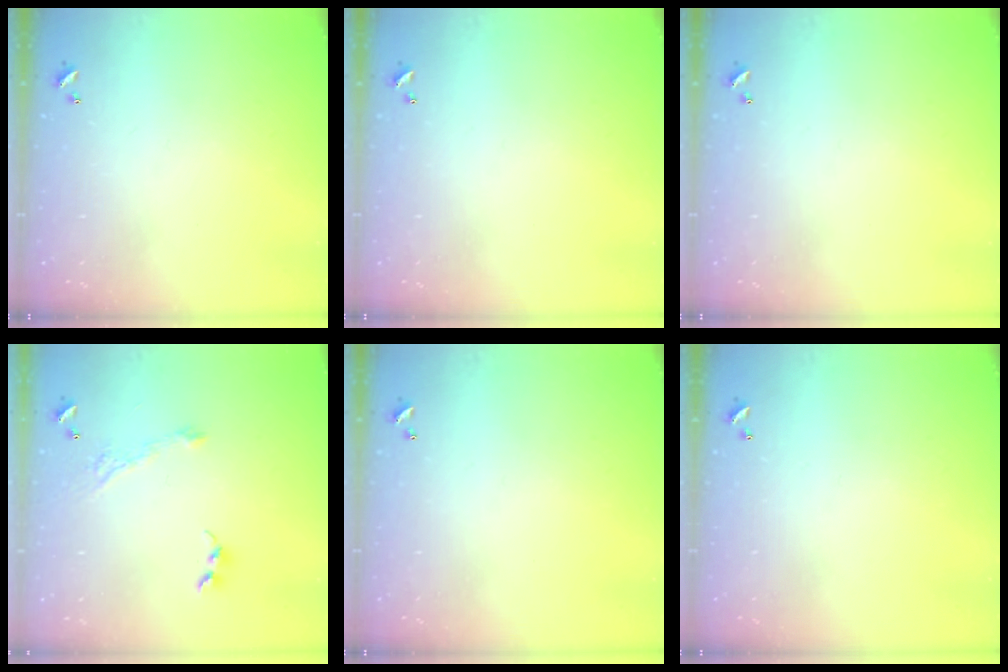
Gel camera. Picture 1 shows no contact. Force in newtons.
{"total": 0.0}
{"total": 0.0}
{"total": 5.0, "press": 4.9, "slide": 0.7}
{"total": 0.0}
{"total": 0.0}